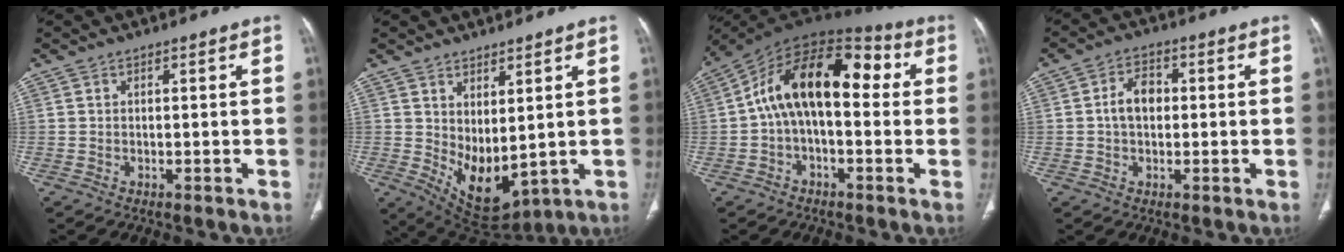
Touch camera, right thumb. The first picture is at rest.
{"total": 10.1, "force": [1.0, 5.5, 8.5], "torque": [-0.126, -0.025, 0.049]}
{"total": 17.0, "force": [1.5, 9.4, 14.2], "torque": [-0.206, 0.056, 0.011]}
{"total": 5.5, "force": [0.2, 3.8, 4.0], "torque": [-0.062, 0.015, -0.002]}